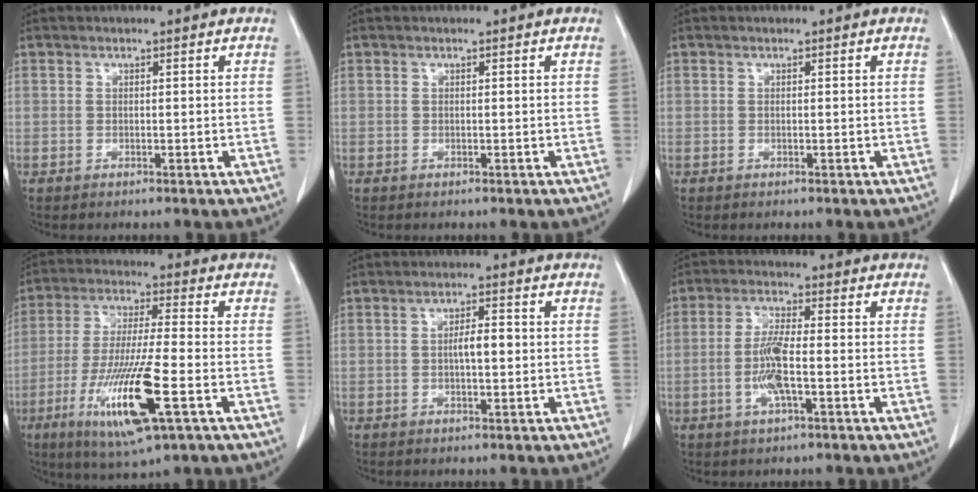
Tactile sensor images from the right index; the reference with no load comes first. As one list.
[{"total": 0.0}, {"total": 0.0}, {"total": 15.1, "force": [-5.5, 1.3, 14.1], "torque": [-0.276, -0.029, -0.093]}, {"total": 3.3, "force": [-0.1, 0.9, 3.1], "torque": [-0.055, 0.005, -0.002]}, {"total": 6.1, "force": [-1.4, 1.0, 5.8], "torque": [-0.121, 0.000, -0.027]}]